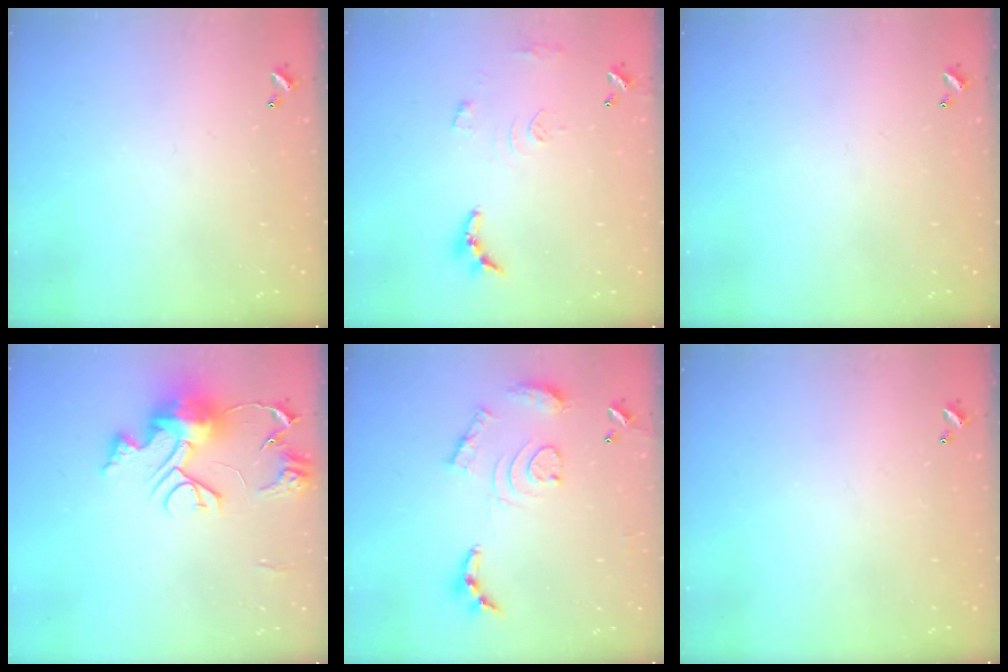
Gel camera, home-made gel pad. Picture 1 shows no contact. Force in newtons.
{"total": 10.1, "press": 10.0, "slide": 0.8}
{"total": 0.0}
{"total": 13.9, "press": 13.8, "slide": 1.5}
{"total": 13.0, "press": 12.9, "slide": 1.1}
{"total": 0.0}